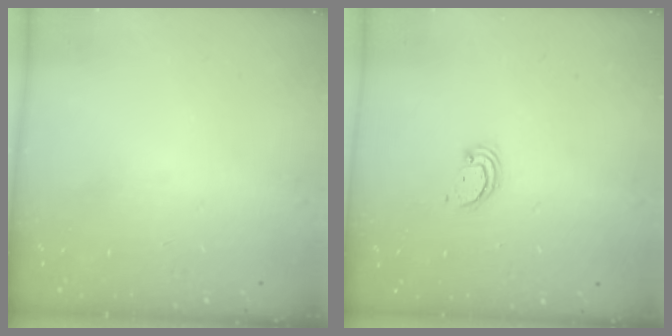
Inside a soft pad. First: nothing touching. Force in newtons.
{"total": 2.4, "press": 2.4, "slide": 0.2}